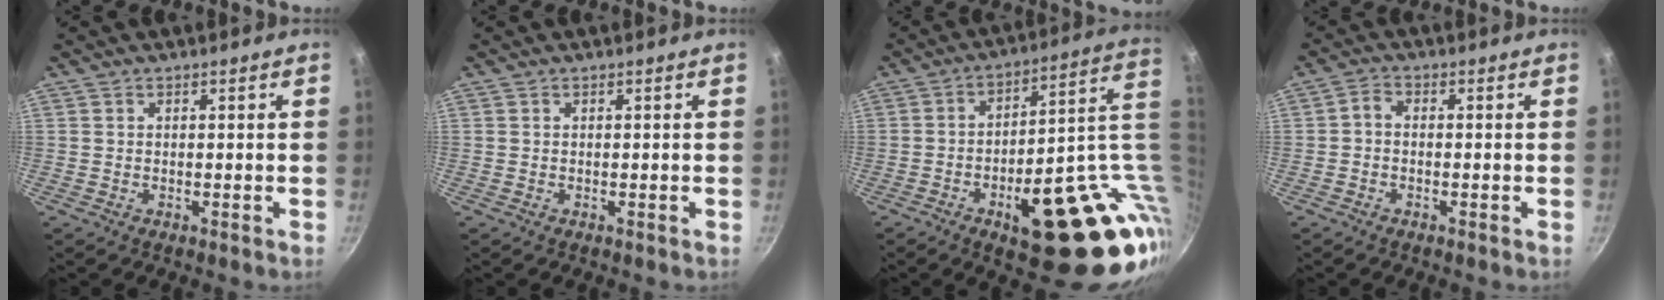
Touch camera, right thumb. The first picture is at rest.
{"total": 0.0}
{"total": 26.0, "force": [-3.4, 11.4, 23.1], "torque": [-0.236, 0.012, -0.022]}
{"total": 2.0, "force": [-0.7, 1.3, 1.4], "torque": [-0.033, 0.012, -0.022]}